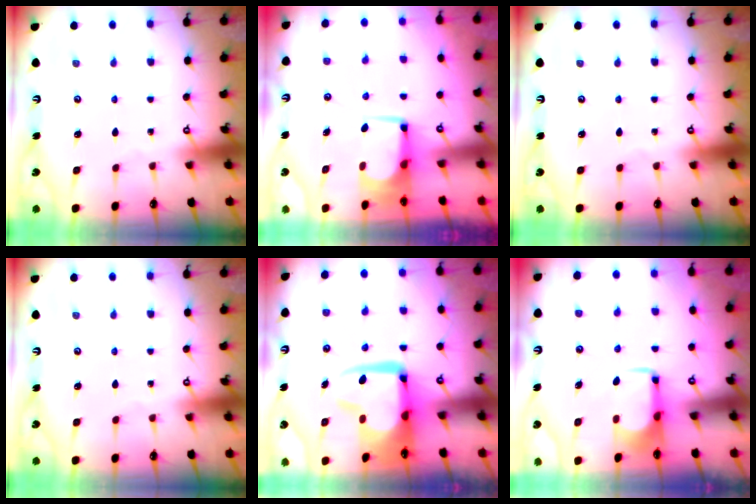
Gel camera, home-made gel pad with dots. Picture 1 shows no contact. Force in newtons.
{"total": 6.3, "press": 6.3, "slide": 0.3}
{"total": 0.0}
{"total": 0.0}
{"total": 5.6, "press": 5.5, "slide": 1.0}
{"total": 1.8, "press": 1.7, "slide": 0.5}